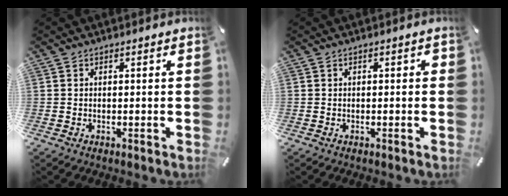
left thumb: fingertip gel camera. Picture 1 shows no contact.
{"total": 0.9, "force": [-0.1, 0.5, 0.7], "torque": [-0.012, 0.003, -0.004]}